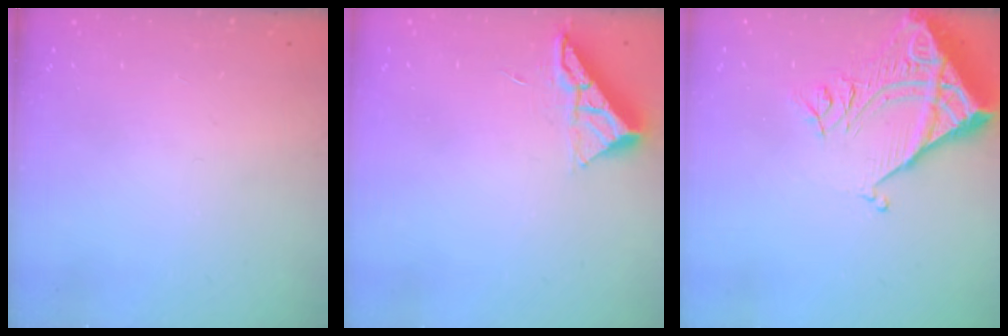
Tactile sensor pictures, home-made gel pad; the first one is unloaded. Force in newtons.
{"total": 7.1, "press": 7.1, "slide": 0.4}
{"total": 9.6, "press": 9.5, "slide": 1.1}